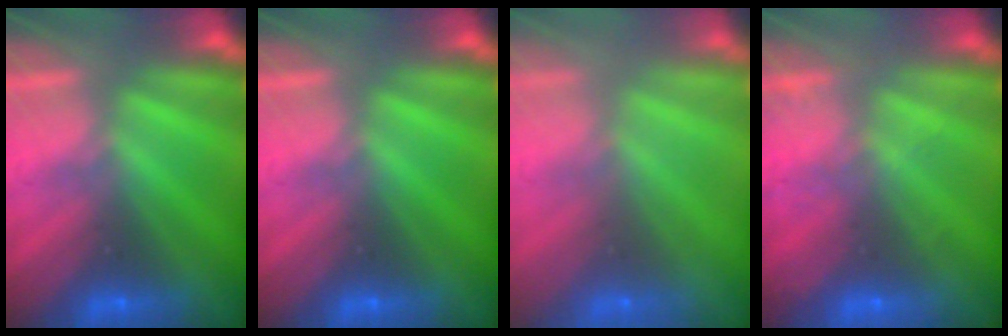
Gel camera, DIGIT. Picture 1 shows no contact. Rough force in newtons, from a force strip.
{"total": 0.0}
{"total": 7.7}
{"total": 2.1}